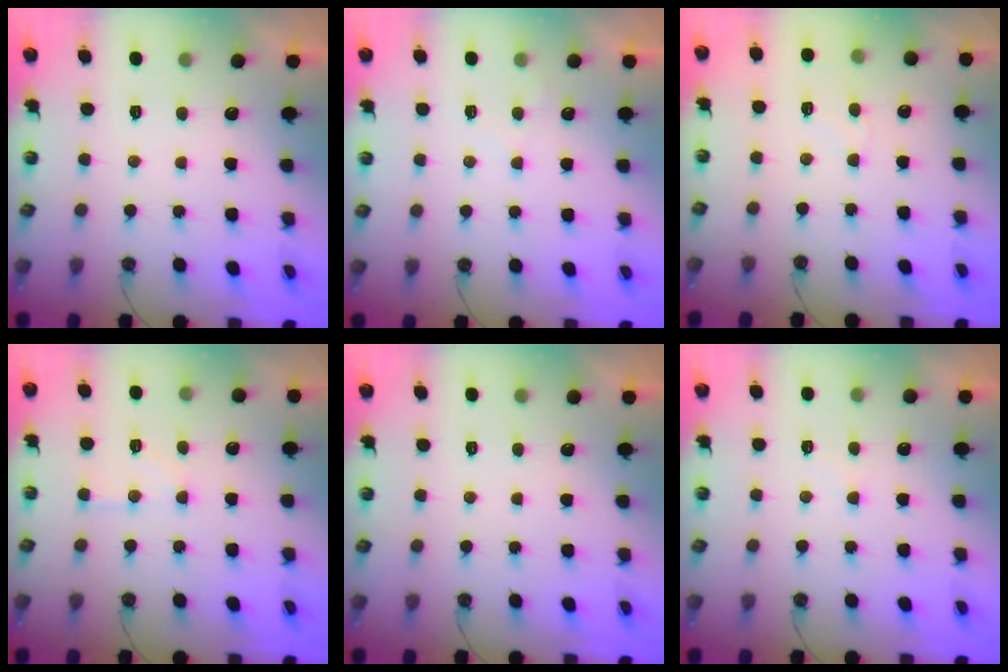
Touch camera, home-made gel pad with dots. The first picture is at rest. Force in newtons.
{"total": 4.0, "press": 4.0, "slide": 0.5}
{"total": 5.3, "press": 5.2, "slide": 0.6}
{"total": 7.9, "press": 7.9, "slide": 0.6}
{"total": 0.0}
{"total": 5.8, "press": 5.8, "slide": 0.7}